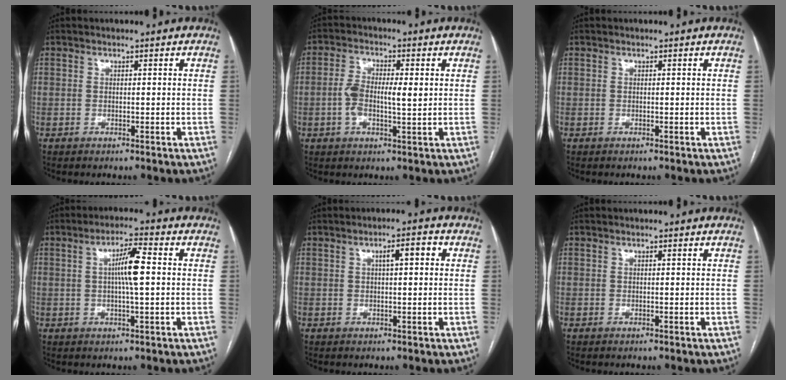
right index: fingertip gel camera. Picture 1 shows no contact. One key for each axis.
{"total": 6.2, "fx": 0.1, "fy": 2.1, "fz": 5.9, "tx": -0.118, "ty": 0.015, "tz": 0.001}
{"total": 0.0}
{"total": 6.0, "fx": 0.6, "fy": 0.3, "fz": 6.0, "tx": -0.108, "ty": 0.005, "tz": 0.007}
{"total": 3.5, "fx": 1.0, "fy": 0.8, "fz": 3.3, "tx": -0.054, "ty": 0.014, "tz": 0.014}
{"total": 0.0}